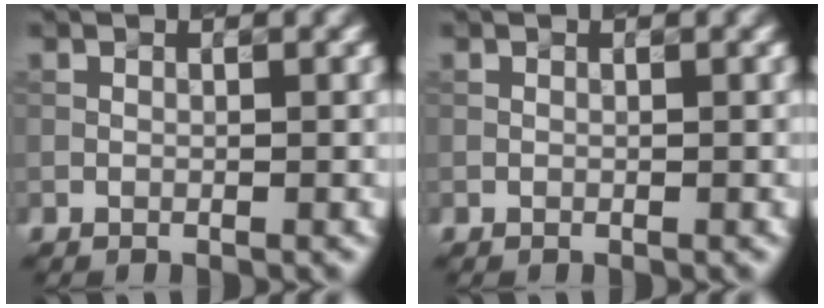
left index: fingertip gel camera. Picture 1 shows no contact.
{"total": 0.0}